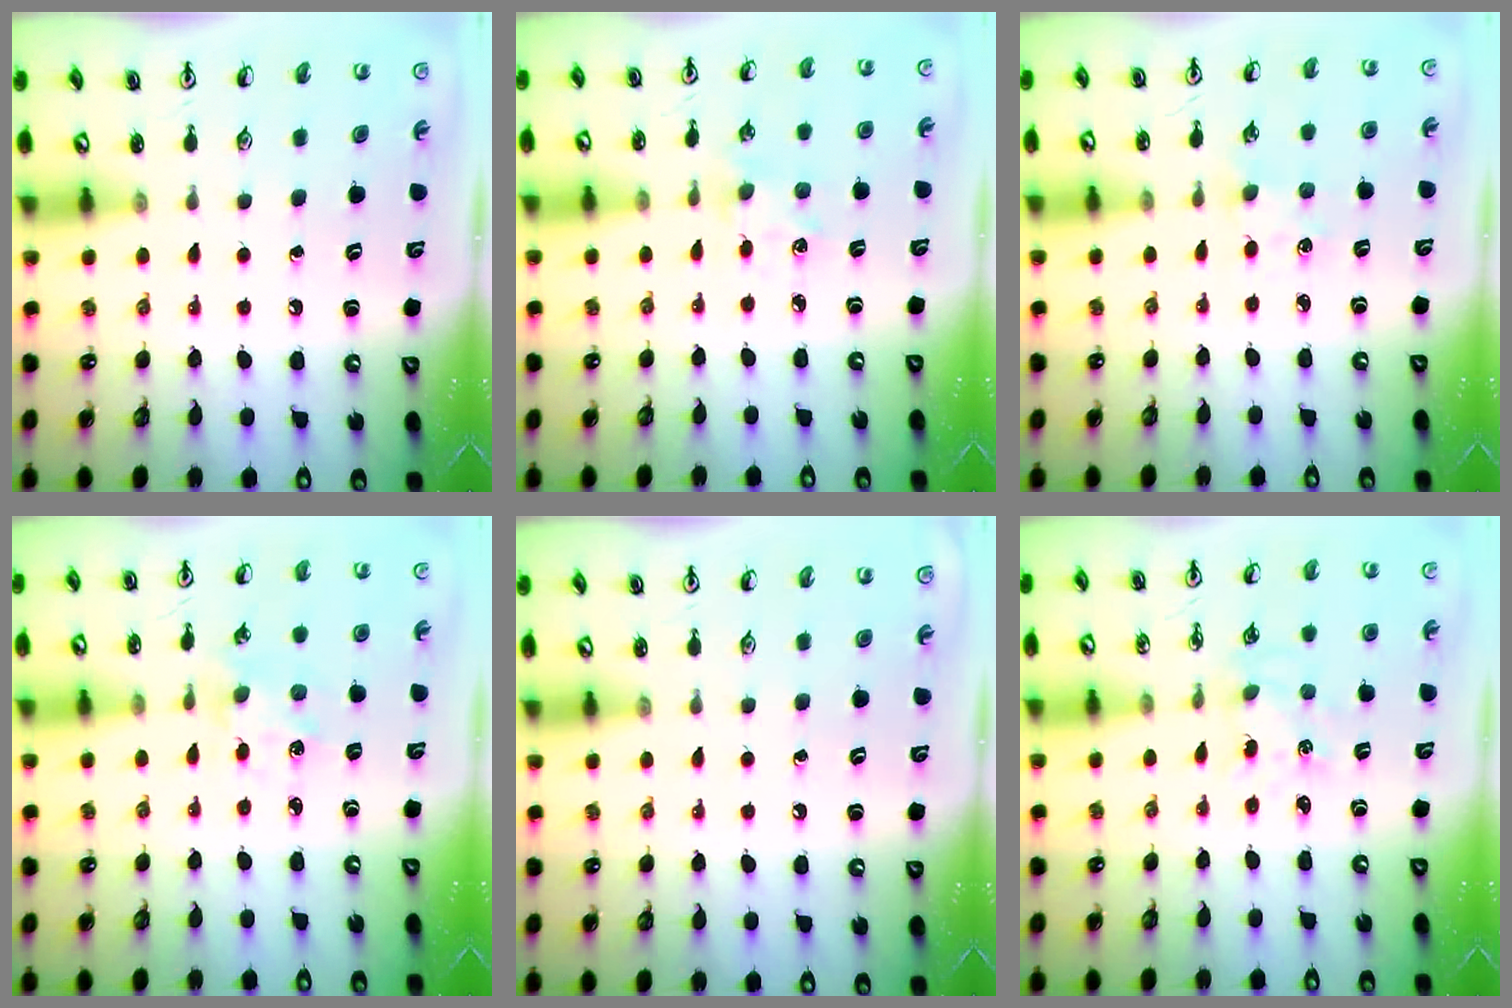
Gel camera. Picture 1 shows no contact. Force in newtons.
{"total": 2.9, "press": 2.8, "slide": 0.5}
{"total": 1.1, "press": 1.0, "slide": 0.2}
{"total": 1.3, "press": 1.3, "slide": 0.3}
{"total": 0.0}
{"total": 2.3, "press": 2.3, "slide": 0.3}